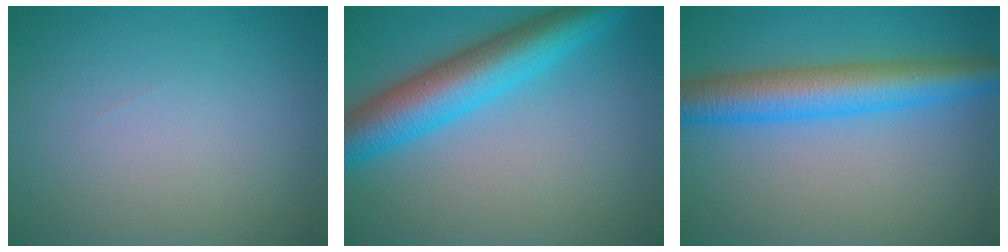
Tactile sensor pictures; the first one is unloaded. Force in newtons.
{"total": 7.8, "press": 7.8, "slide": 0.2}
{"total": 6.8, "press": 6.8, "slide": 0.0}